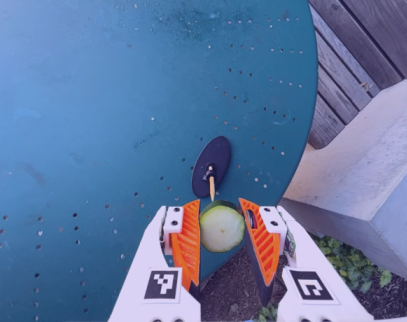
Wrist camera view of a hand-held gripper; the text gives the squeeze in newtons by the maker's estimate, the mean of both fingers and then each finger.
{"total": 14.3, "left": 14.3, "right": 14.3}